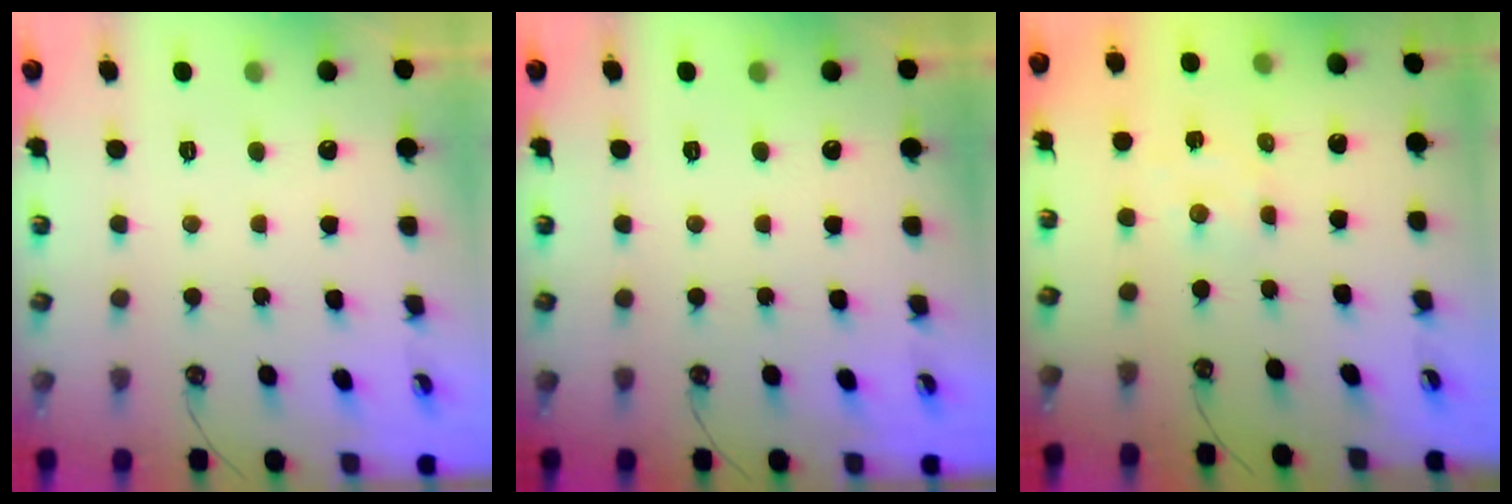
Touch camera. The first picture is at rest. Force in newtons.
{"total": 0.0}
{"total": 3.0, "press": 3.0, "slide": 0.4}